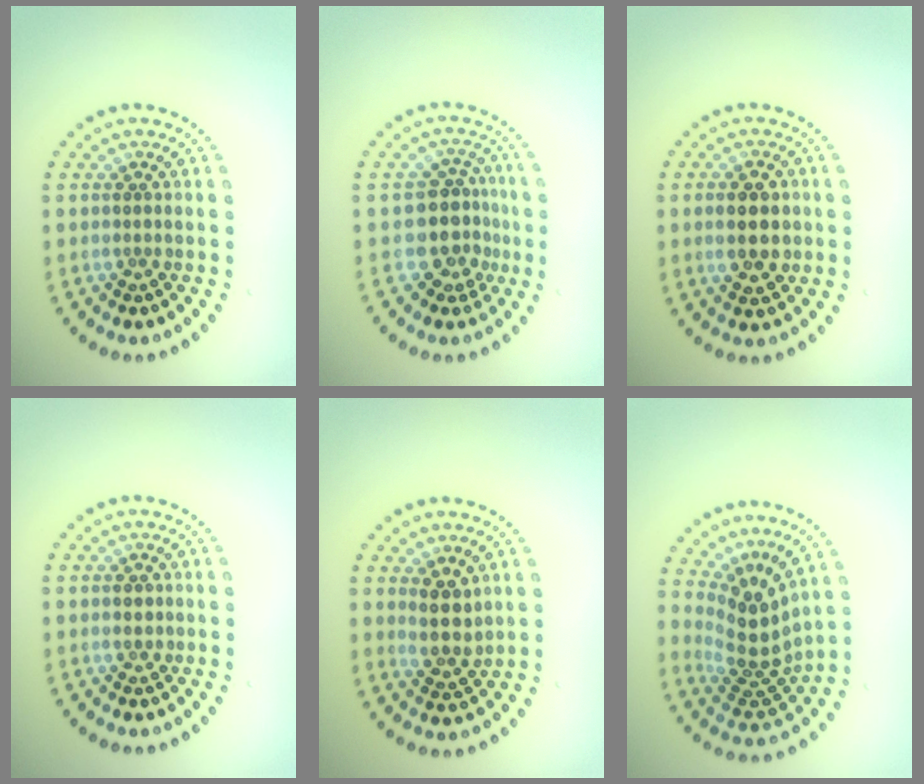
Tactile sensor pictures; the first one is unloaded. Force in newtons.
{"total": 3.8, "press": 3.0, "slide": 2.3}
{"total": 4.4, "press": 4.4, "slide": 0.1}
{"total": 1.4, "press": 1.4, "slide": 0.0}
{"total": 2.7, "press": 2.3, "slide": 1.4}
{"total": 4.1, "press": 2.9, "slide": 2.9}